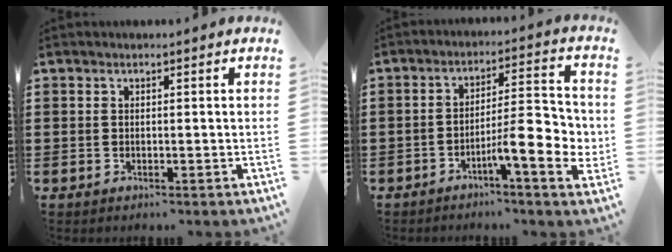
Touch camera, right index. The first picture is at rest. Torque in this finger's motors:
{"motor_torque": [2.14, 0.00, 0.53, 0.08]}